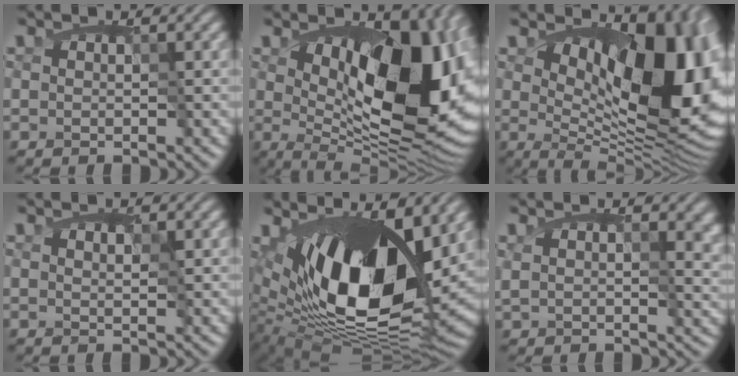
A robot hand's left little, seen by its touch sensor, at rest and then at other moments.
{"total": 14.7, "force": [2.3, 6.9, 12.8], "torque": [-0.160, -0.016, 0.047]}
{"total": 15.8, "force": [3.0, 8.7, 12.8], "torque": [-0.143, -0.014, 0.063]}
{"total": 1.1, "force": [0.5, 0.5, 0.8], "torque": [-0.013, 0.001, 0.006]}
{"total": 16.0, "force": [2.8, 7.8, 13.6], "torque": [-0.216, -0.009, 0.042]}
{"total": 6.5, "force": [3.2, 3.7, 4.3], "torque": [-0.071, 0.002, 0.055]}